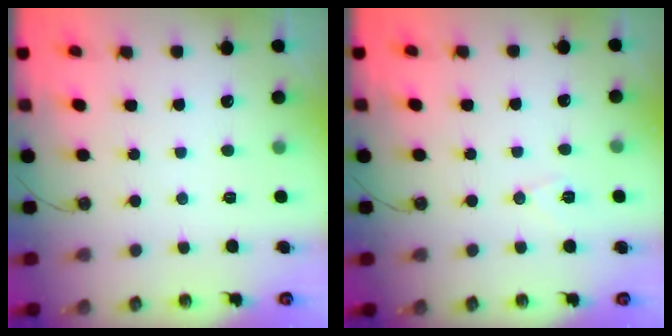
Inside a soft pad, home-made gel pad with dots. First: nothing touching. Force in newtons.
{"total": 6.6, "press": 4.8, "slide": 4.5}